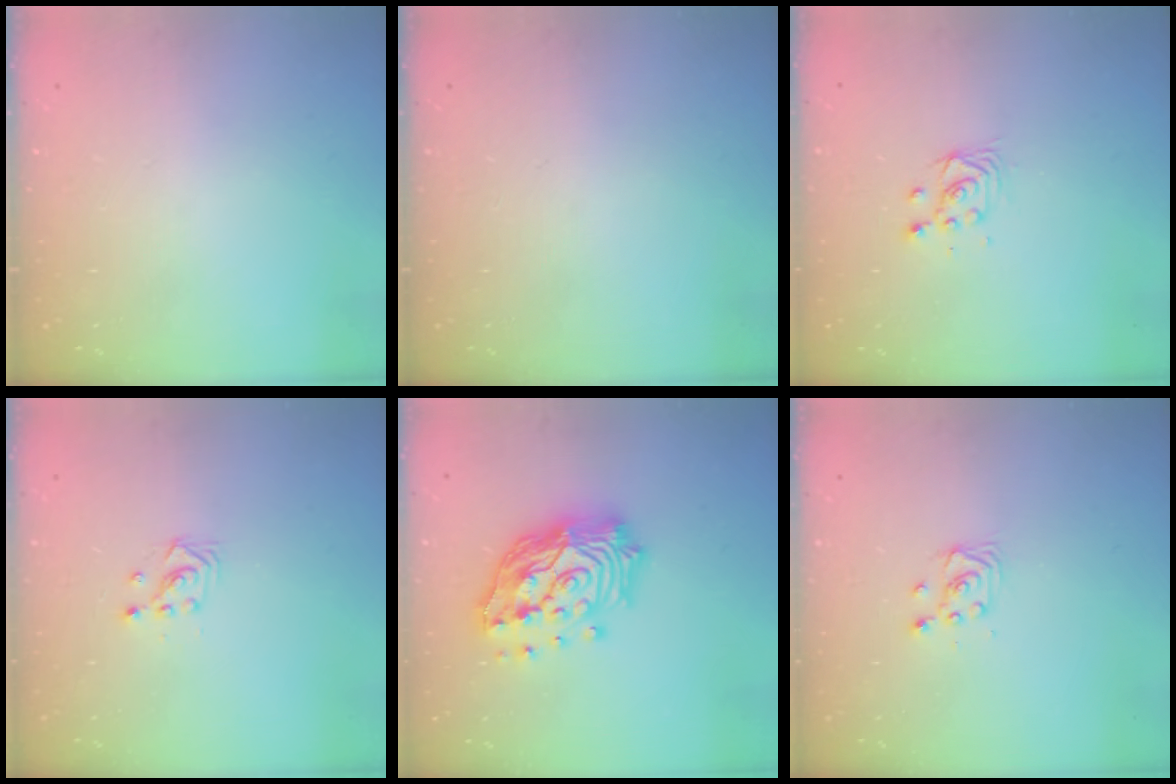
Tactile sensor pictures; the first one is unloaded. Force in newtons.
{"total": 0.0}
{"total": 3.1, "press": 3.1, "slide": 0.3}
{"total": 2.9, "press": 2.9, "slide": 0.3}
{"total": 22.7, "press": 22.6, "slide": 1.9}
{"total": 3.5, "press": 3.5, "slide": 0.4}